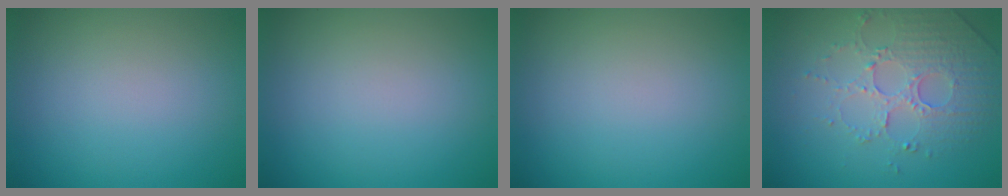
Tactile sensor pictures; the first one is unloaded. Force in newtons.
{"total": 0.0}
{"total": 0.0}
{"total": 5.1, "press": 3.6, "slide": 3.6}